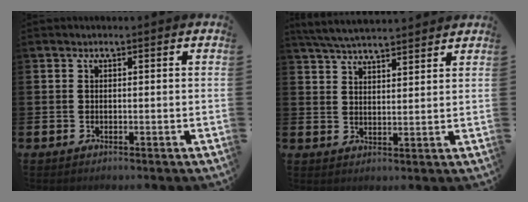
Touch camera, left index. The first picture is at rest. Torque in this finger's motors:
{"motor_torque": [0.90, -0.86, 0.46, 0.13]}